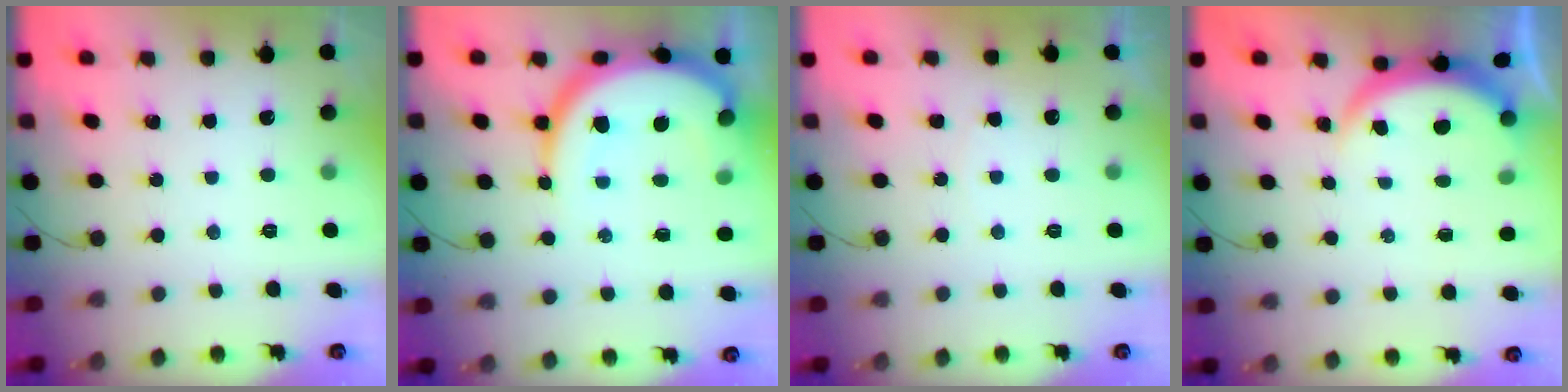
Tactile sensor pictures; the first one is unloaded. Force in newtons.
{"total": 15.7, "press": 15.7, "slide": 1.6}
{"total": 3.9, "press": 3.9, "slide": 0.4}
{"total": 3.8, "press": 3.8, "slide": 0.3}